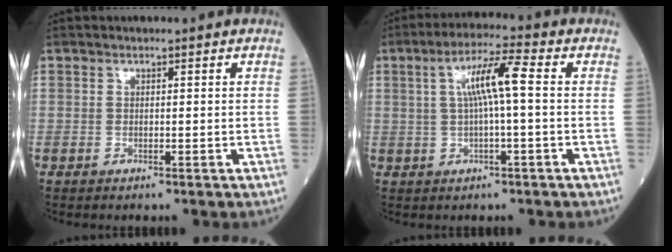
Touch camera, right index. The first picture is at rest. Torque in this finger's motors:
{"motor_torque": [0.70, -0.09, 0.41, 0.12]}